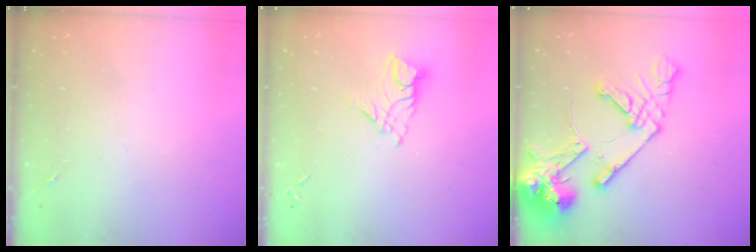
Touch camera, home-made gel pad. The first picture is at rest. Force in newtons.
{"total": 9.7, "press": 9.6, "slide": 0.9}
{"total": 18.1, "press": 17.9, "slide": 2.8}